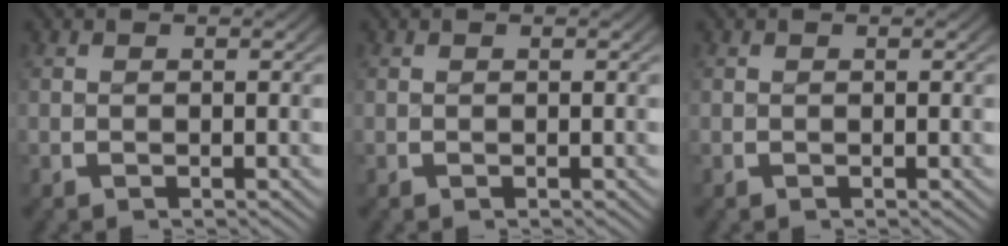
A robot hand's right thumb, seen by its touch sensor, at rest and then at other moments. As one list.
[{"total": 0.0}, {"total": 0.0}]